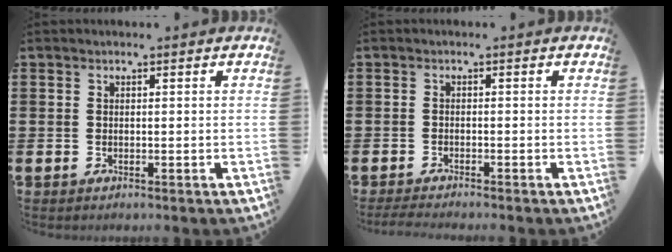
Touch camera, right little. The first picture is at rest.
{"total": 1.3, "force": [-1.1, 0.0, 0.7], "torque": [-0.011, 0.000, -0.021]}